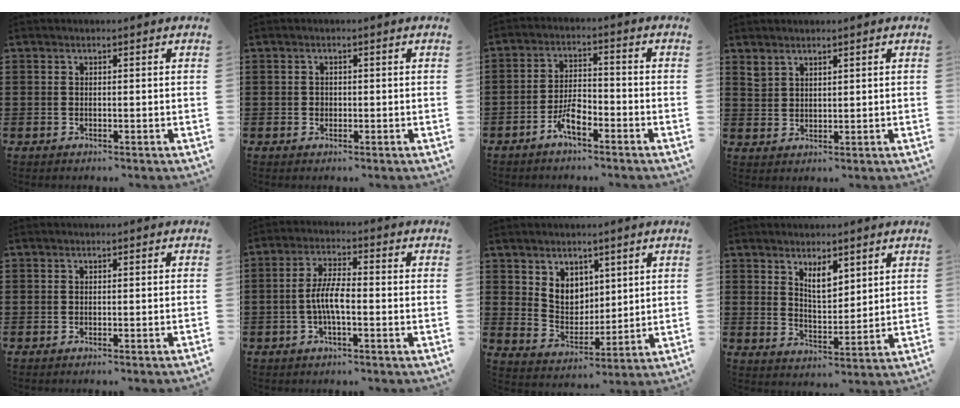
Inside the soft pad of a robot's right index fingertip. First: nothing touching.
{"total": 0.8, "force": [-0.1, 0.7, 0.3], "torque": [-0.008, 0.002, -0.002]}
{"total": 4.8, "force": [-3.3, 1.7, 3.1], "torque": [-0.071, 0.007, -0.068]}
{"total": 2.4, "force": [2.2, 1.0, 0.3], "torque": [-0.011, 0.006, 0.043]}
{"total": 0.9, "force": [-0.8, -0.4, 0.2], "torque": [-0.005, -0.003, -0.015]}
{"total": 5.6, "force": [-1.4, 1.5, 5.2], "torque": [-0.119, -0.003, -0.035]}
{"total": 5.7, "force": [3.5, 4.3, 0.9], "torque": [-0.035, -0.003, 0.065]}
{"total": 4.8, "force": [3.1, 2.0, 3.0], "torque": [-0.060, 0.003, 0.054]}